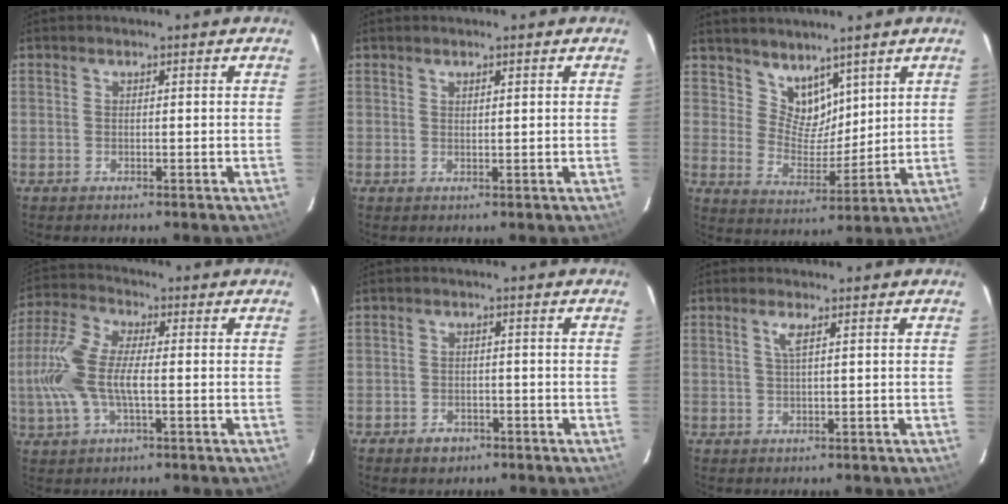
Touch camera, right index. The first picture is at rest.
{"total": 0.9, "force": [0.8, 0.1, 0.4], "torque": [-0.007, 0.000, 0.014]}
{"total": 7.6, "force": [5.6, 4.6, 2.2], "torque": [-0.029, -0.003, 0.111]}
{"total": 11.8, "force": [-1.4, 5.0, 10.6], "torque": [-0.246, 0.009, -0.032]}
{"total": 3.5, "force": [-2.3, 2.5, 0.9], "torque": [-0.027, 0.007, -0.033]}
{"total": 1.8, "force": [0.8, 0.0, 1.6], "torque": [-0.034, 0.001, 0.015]}